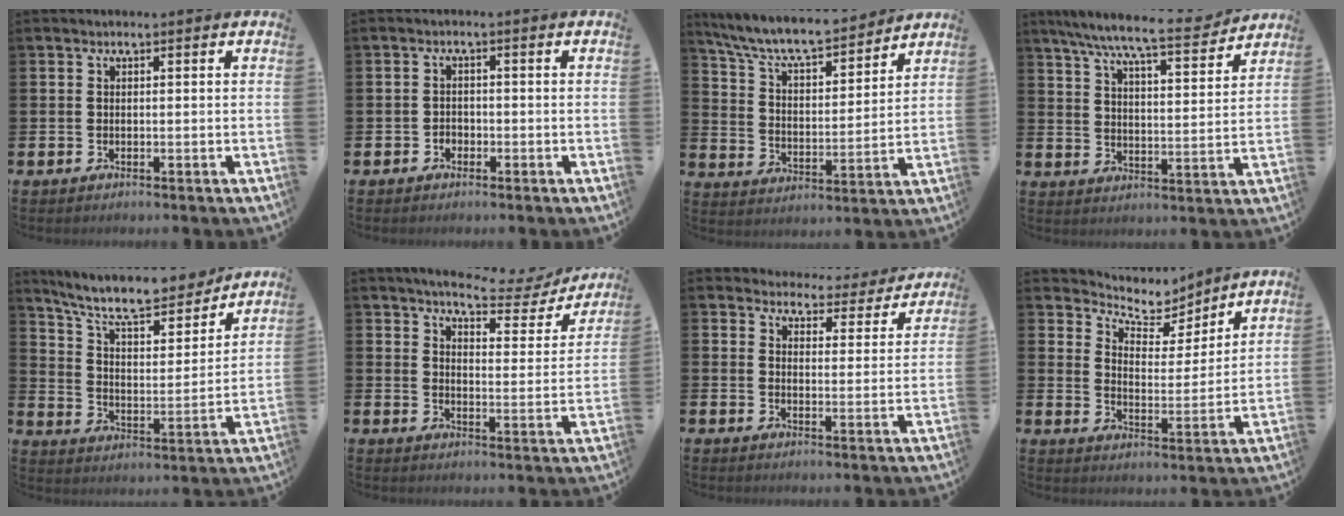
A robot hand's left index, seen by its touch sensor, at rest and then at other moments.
{"total": 1.5, "force": [-0.8, 1.2, 0.2], "torque": [-0.006, 0.002, -0.019]}
{"total": 8.8, "force": [8.1, 1.7, 2.9], "torque": [-0.086, -0.060, 0.139]}
{"total": 9.2, "force": [8.2, 0.8, 4.0], "torque": [-0.101, -0.047, 0.141]}
{"total": 10.5, "force": [9.5, 2.6, 3.8], "torque": [-0.101, -0.066, 0.163]}
{"total": 5.7, "force": [5.2, 1.4, 2.0], "torque": [-0.046, -0.035, 0.083]}
{"total": 4.0, "force": [3.9, 1.1, -0.1], "torque": [-0.006, -0.037, 0.063]}
{"total": 6.5, "force": [6.1, 2.1, 0.7], "torque": [-0.043, -0.052, 0.103]}